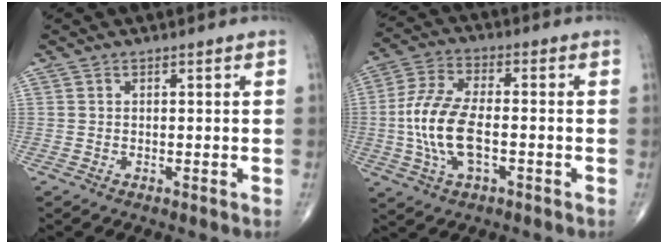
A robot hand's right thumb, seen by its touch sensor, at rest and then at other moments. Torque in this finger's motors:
{"motor_torque": [0.08, 1.11, 1.43, 0.11, 0.54]}